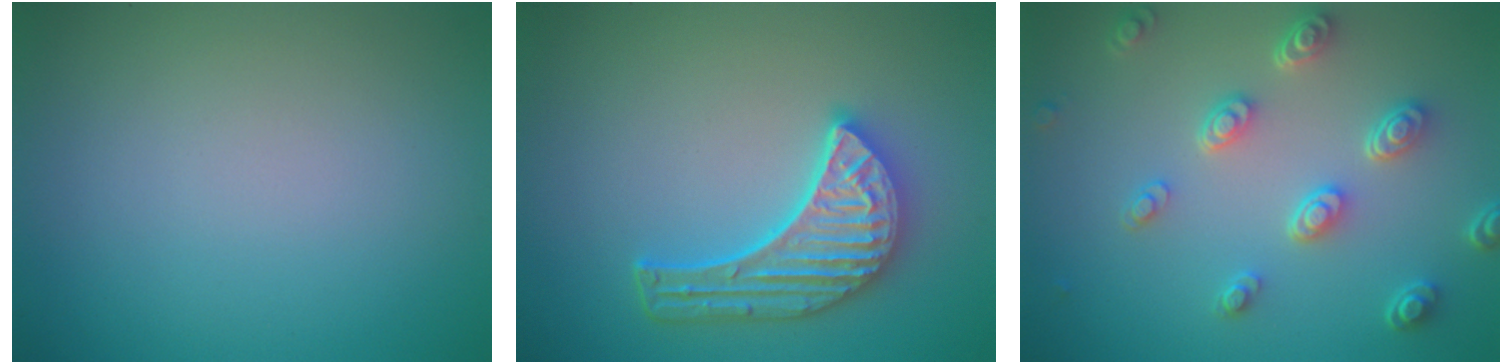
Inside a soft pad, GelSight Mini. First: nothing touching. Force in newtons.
{"total": 5.5, "press": 4.5, "slide": 3.2}
{"total": 4.6, "press": 3.4, "slide": 3.0}